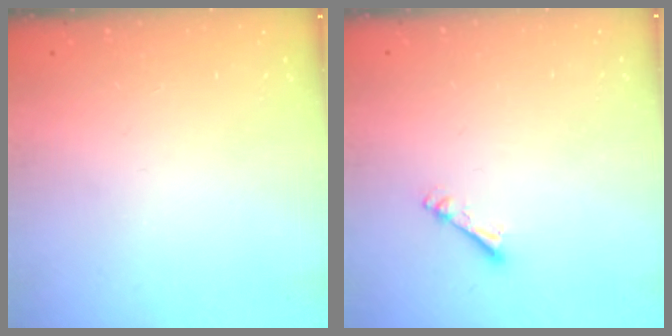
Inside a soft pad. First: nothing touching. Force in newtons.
{"total": 2.7, "press": 2.7, "slide": 0.4}